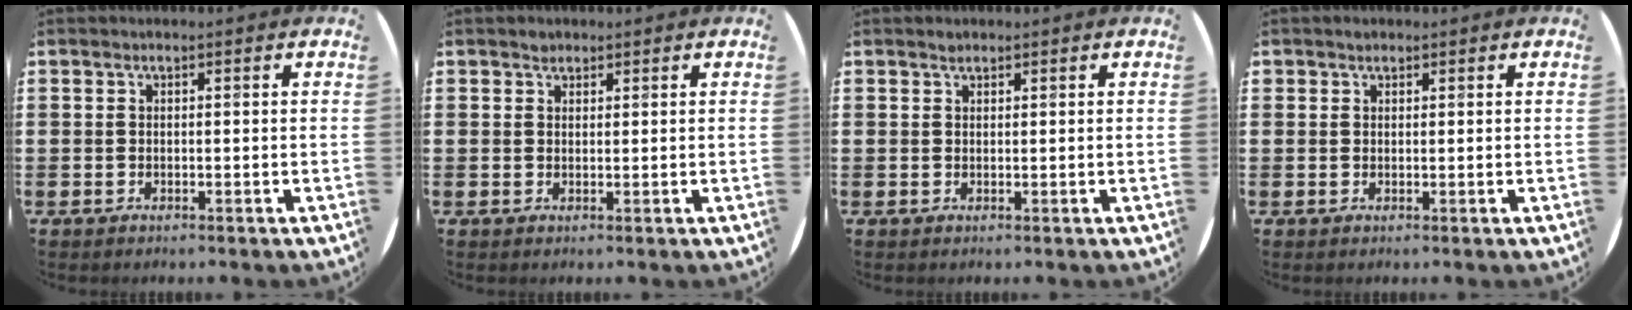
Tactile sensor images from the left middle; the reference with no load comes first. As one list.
[{"total": 1.1, "force": [0.9, 0.6, 0.1], "torque": [0.006, 0.000, 0.016]}, {"total": 0.7, "force": [0.6, 0.3, 0.1], "torque": [0.006, -0.001, 0.010]}, {"total": 0.8, "force": [0.7, 0.5, 0.0], "torque": [0.000, 0.004, 0.012]}]